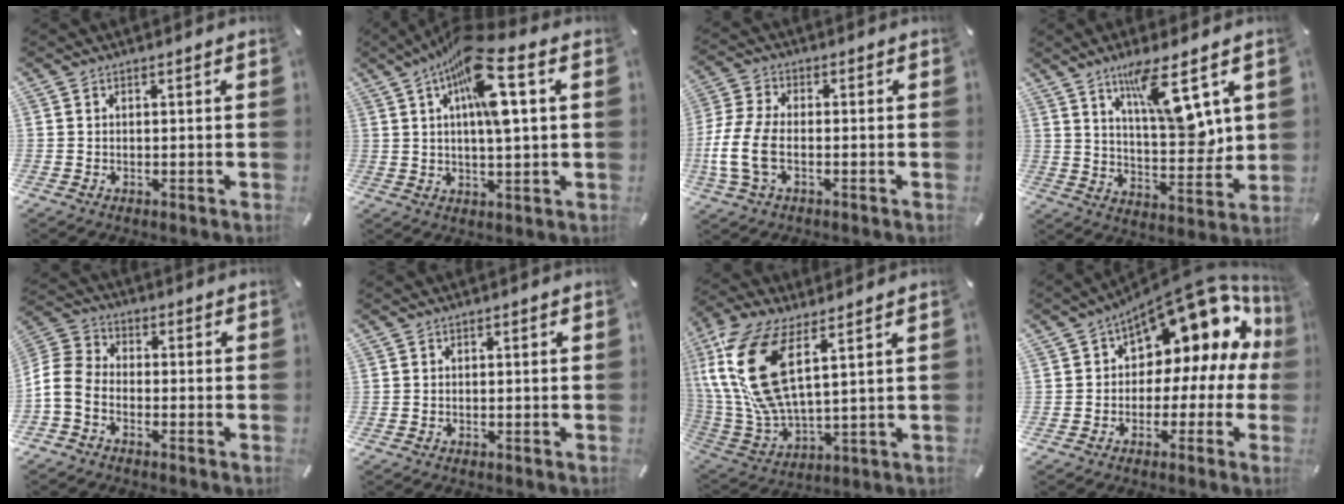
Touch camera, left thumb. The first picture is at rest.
{"total": 13.6, "force": [5.4, 3.4, 12.0], "torque": [-0.214, -0.018, 0.086]}
{"total": 9.3, "force": [-2.5, 5.3, 7.3], "torque": [-0.162, -0.003, -0.041]}
{"total": 13.5, "force": [7.7, 3.9, 10.4], "torque": [-0.165, -0.048, 0.130]}
{"total": 7.5, "force": [-3.5, 5.1, 4.2], "torque": [-0.098, 0.015, -0.065]}
{"total": 0.0}
{"total": 18.3, "force": [7.5, 7.7, 14.8], "torque": [-0.351, -0.033, 0.127]}
{"total": 13.7, "force": [8.1, 8.0, 7.8], "torque": [-0.099, -0.084, 0.132]}